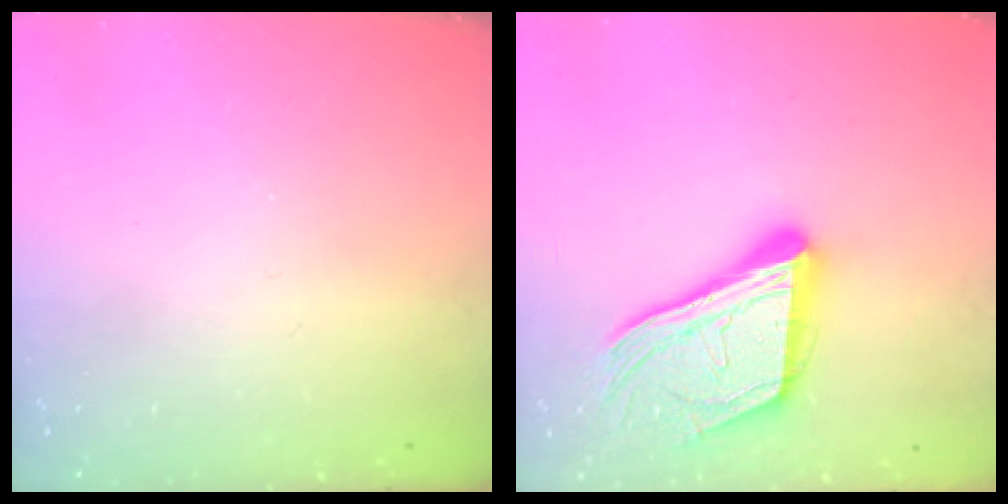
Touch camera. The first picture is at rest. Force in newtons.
{"total": 21.0, "press": 20.8, "slide": 2.7}